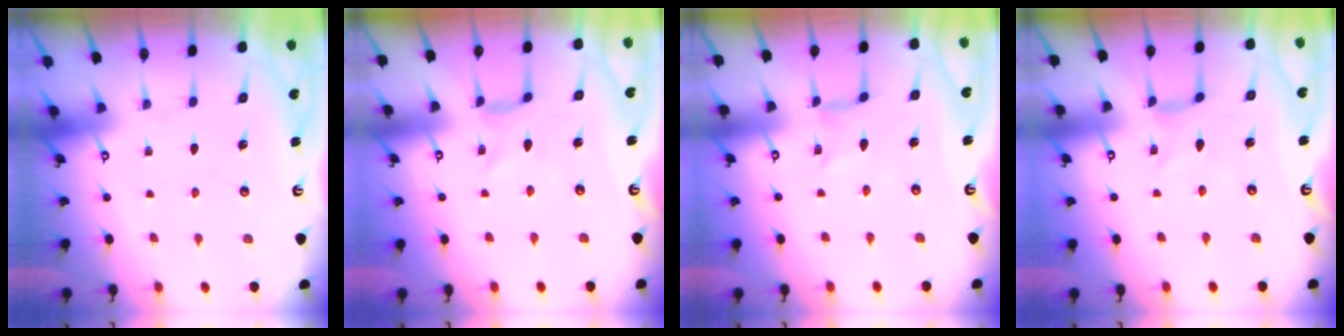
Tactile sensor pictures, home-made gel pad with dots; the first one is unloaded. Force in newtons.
{"total": 1.1, "press": 1.1, "slide": 0.4}
{"total": 0.0}
{"total": 0.8, "press": 0.8, "slide": 0.2}